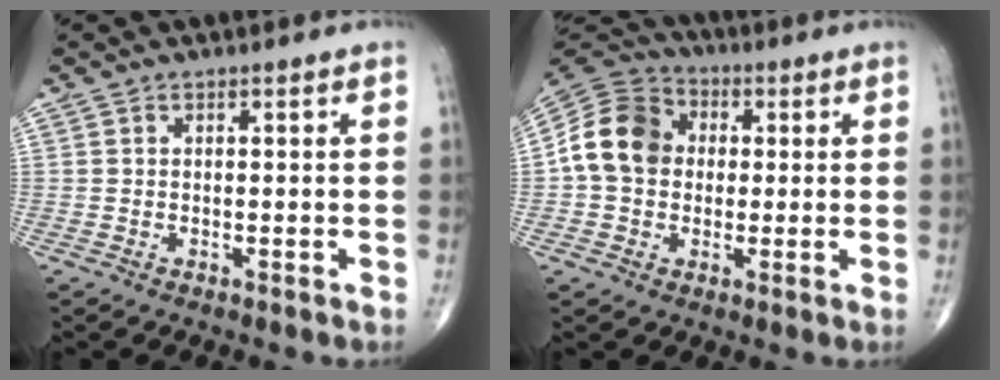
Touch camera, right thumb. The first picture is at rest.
{"total": 12.3, "force": [0.7, 10.0, 7.0], "torque": [-0.113, 0.027, 0.001]}